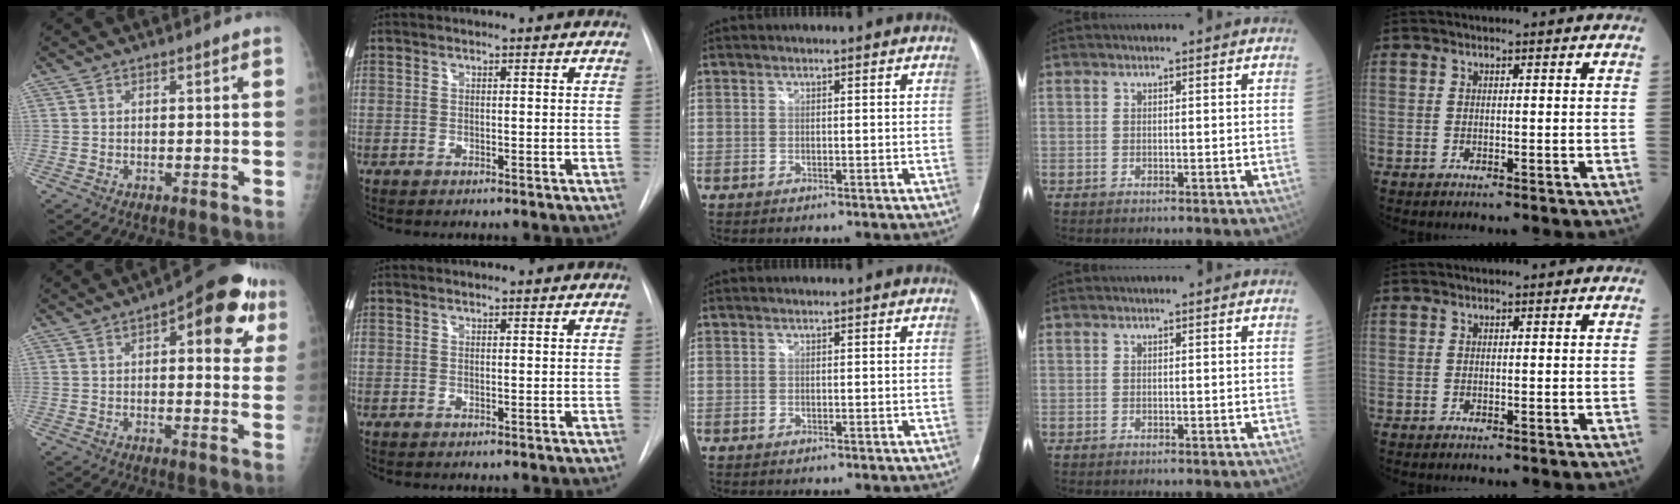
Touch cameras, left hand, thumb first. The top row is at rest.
{"thumb": {"total": 15.0, "force": [6.2, 6.2, 12.2], "torque": [-0.116, -0.004, 0.068]}, "index": {"total": 1.3, "force": [1.3, 0.2, 0.1], "torque": [-0.008, 0.006, 0.014]}}